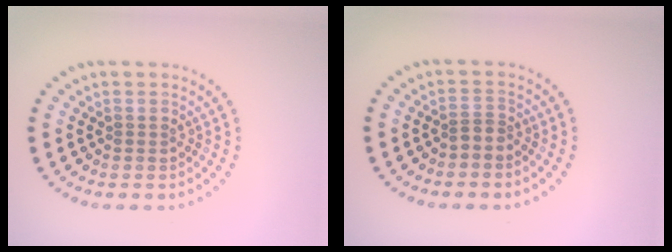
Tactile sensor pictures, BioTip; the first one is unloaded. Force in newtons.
{"total": 1.0, "press": 0.7, "slide": 0.7}